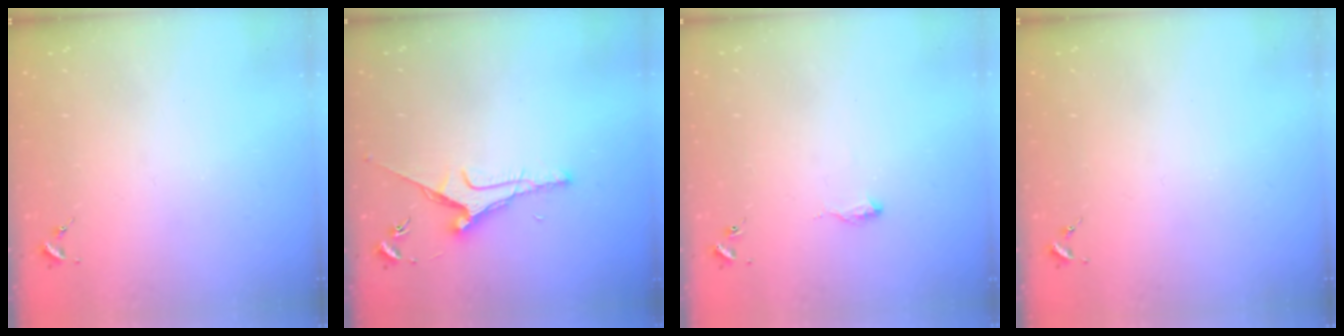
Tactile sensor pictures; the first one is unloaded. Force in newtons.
{"total": 6.9, "press": 6.9, "slide": 0.2}
{"total": 6.3, "press": 6.2, "slide": 0.8}
{"total": 0.0}